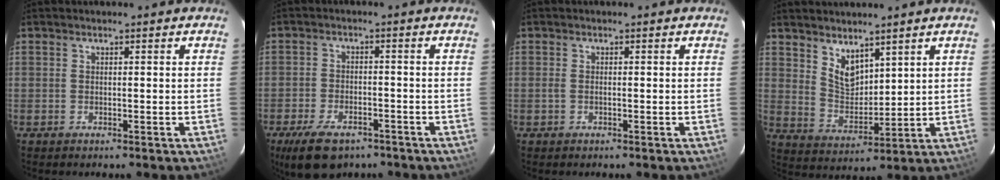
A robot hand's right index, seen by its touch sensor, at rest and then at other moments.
{"total": 10.7, "force": [-7.3, 5.3, 5.7], "torque": [-0.134, -0.012, -0.120]}
{"total": 0.8, "force": [-0.2, 0.3, 0.7], "torque": [-0.017, 0.000, -0.006]}
{"total": 7.0, "force": [5.0, 3.5, 3.5], "torque": [-0.056, -0.004, 0.104]}